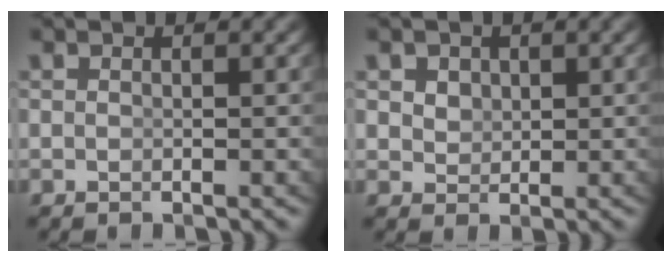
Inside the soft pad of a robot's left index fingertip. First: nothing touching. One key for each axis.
{"total": 1.8, "fx": 1.0, "fy": 1.3, "fz": 0.8, "tx": -0.015, "ty": -0.015, "tz": 0.031}